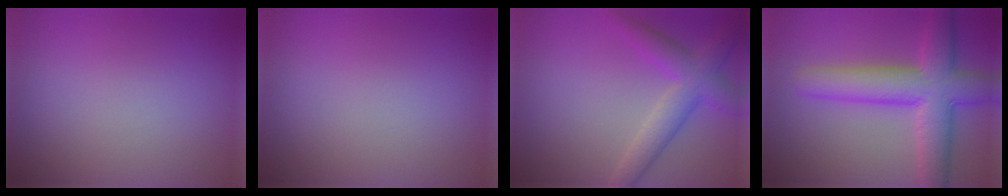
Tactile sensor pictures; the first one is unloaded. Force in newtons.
{"total": 0.0}
{"total": 4.5, "press": 4.5, "slide": 0.1}
{"total": 8.0, "press": 8.0, "slide": 0.4}